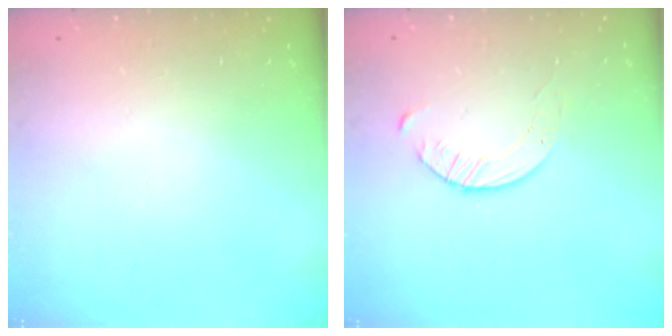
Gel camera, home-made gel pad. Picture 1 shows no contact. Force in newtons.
{"total": 4.6, "press": 4.5, "slide": 0.6}